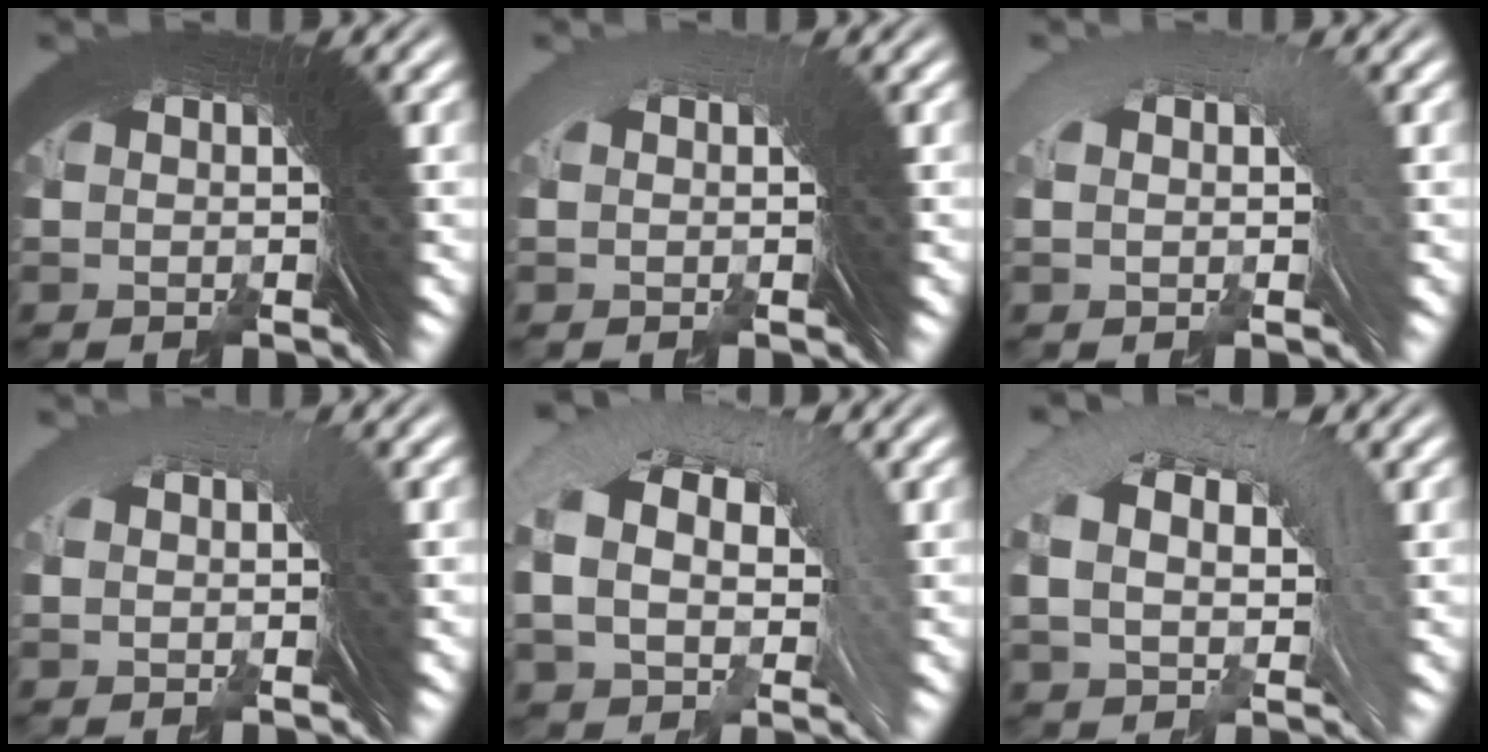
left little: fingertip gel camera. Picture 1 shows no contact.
{"total": 0.7, "force": [-0.2, -0.6, 0.2], "torque": [0.008, 0.017, -0.009]}
{"total": 1.7, "force": [0.5, 0.1, 1.6], "torque": [-0.014, 0.025, 0.003]}
{"total": 1.0, "force": [0.3, -0.2, 0.9], "torque": [0.004, 0.024, -0.002]}
{"total": 7.0, "force": [1.7, 4.5, 5.1], "torque": [-0.091, 0.003, 0.030]}
{"total": 5.5, "force": [1.8, 2.9, 4.3], "torque": [-0.068, 0.023, 0.027]}